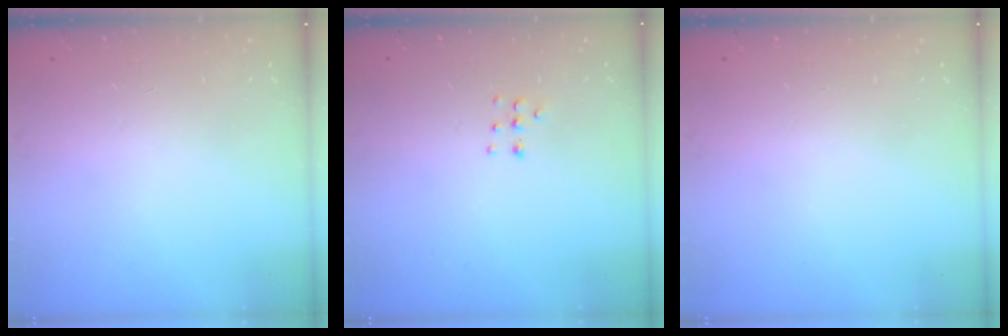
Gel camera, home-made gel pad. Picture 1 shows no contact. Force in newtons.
{"total": 4.3, "press": 4.2, "slide": 1.1}
{"total": 0.0}